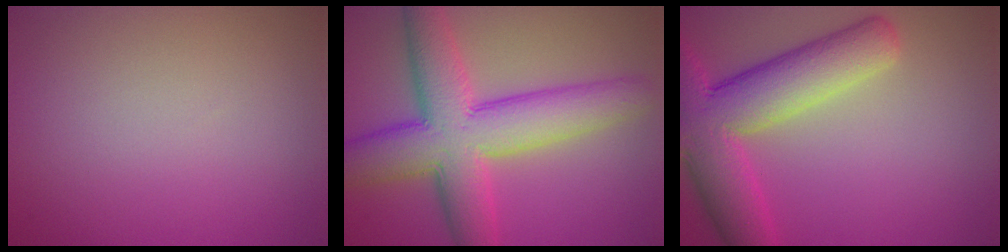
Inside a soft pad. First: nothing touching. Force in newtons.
{"total": 9.6, "press": 9.6, "slide": 0.1}
{"total": 9.1, "press": 9.1, "slide": 0.6}